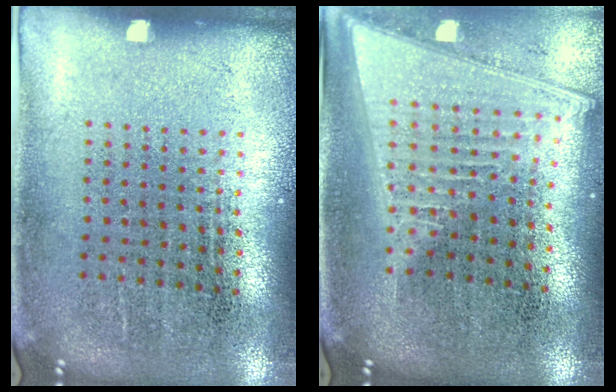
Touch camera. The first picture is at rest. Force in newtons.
{"total": 2.1, "press": 1.8, "slide": 1.1}